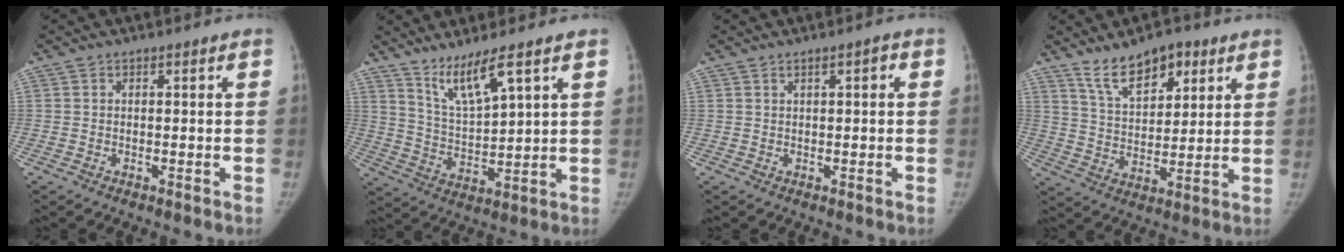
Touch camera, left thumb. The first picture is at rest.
{"total": 8.3, "force": [5.8, 0.9, 5.9], "torque": [-0.114, -0.050, 0.127]}
{"total": 1.5, "force": [0.5, 0.4, 1.4], "torque": [-0.021, 0.002, 0.007]}
{"total": 10.8, "force": [7.0, 5.3, 6.3], "torque": [-0.080, -0.039, 0.127]}